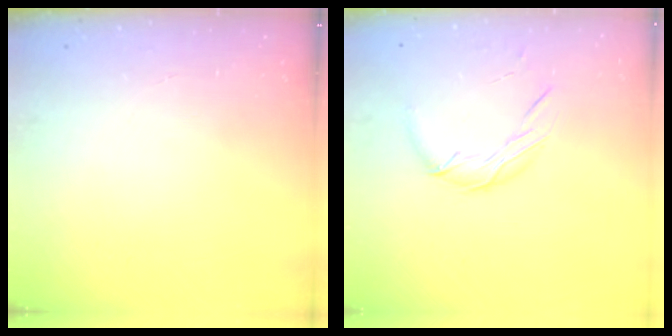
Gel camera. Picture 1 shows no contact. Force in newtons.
{"total": 7.9, "press": 7.9, "slide": 0.2}